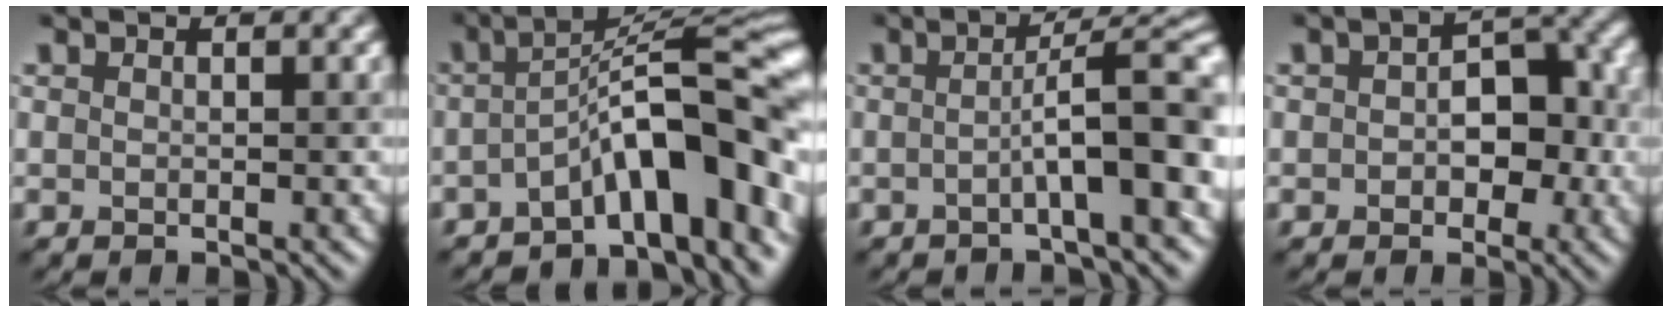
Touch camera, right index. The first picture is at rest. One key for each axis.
{"total": 9.9, "fx": -3.6, "fy": 2.7, "fz": 8.8, "tx": -0.108, "ty": 0.025, "tz": -0.066}
{"total": 6.8, "fx": -1.0, "fy": 1.1, "fz": 6.6, "tx": -0.088, "ty": 0.023, "tz": -0.023}
{"total": 4.6, "fx": 0.0, "fy": 3.1, "fz": 3.5, "tx": -0.035, "ty": 0.008, "tz": -0.003}